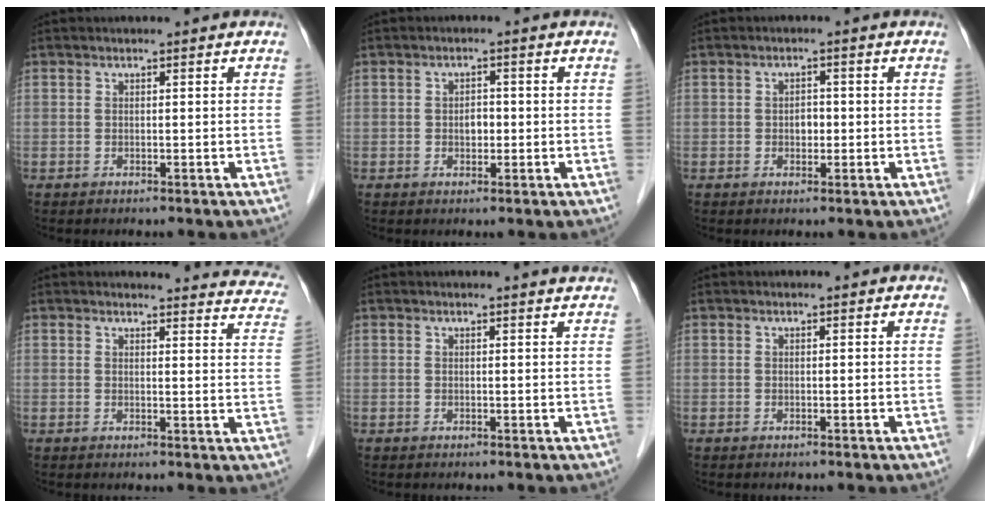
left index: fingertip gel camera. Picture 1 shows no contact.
{"total": 1.9, "force": [-0.3, 1.3, 1.4], "torque": [-0.020, 0.005, -0.003]}
{"total": 1.8, "force": [-0.2, 1.2, 1.2], "torque": [-0.017, 0.005, -0.003]}
{"total": 15.1, "force": [14.8, 2.4, 2.1], "torque": [0.013, -0.073, 0.125]}
{"total": 2.9, "force": [2.8, -0.2, 0.6], "torque": [-0.012, -0.001, 0.022]}
{"total": 1.8, "force": [1.7, 0.4, 0.4], "torque": [-0.013, 0.012, 0.015]}